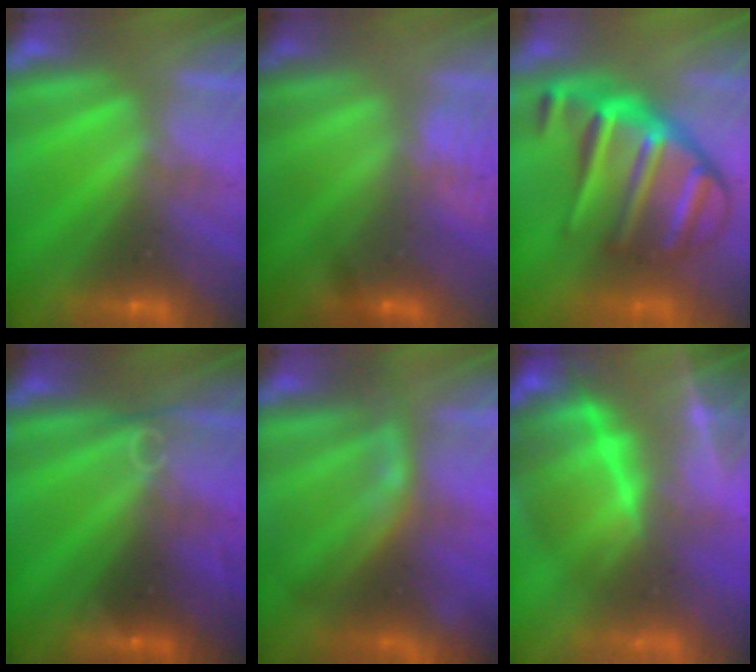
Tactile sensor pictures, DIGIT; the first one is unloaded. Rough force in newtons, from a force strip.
{"total": 2.8}
{"total": 7.1}
{"total": 2.6}
{"total": 8.6}
{"total": 7.4}